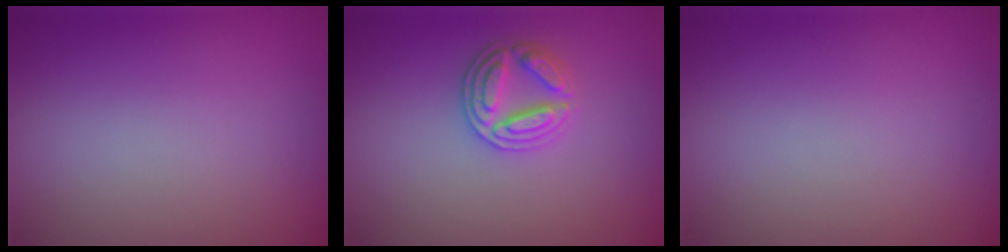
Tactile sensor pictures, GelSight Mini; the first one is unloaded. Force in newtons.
{"total": 2.9, "press": 2.9, "slide": 0.5}
{"total": 0.0}